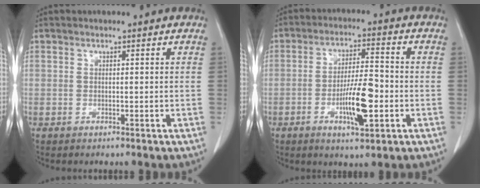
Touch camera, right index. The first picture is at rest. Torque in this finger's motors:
{"motor_torque": [0.23, 0.15, 0.24, 0.07]}